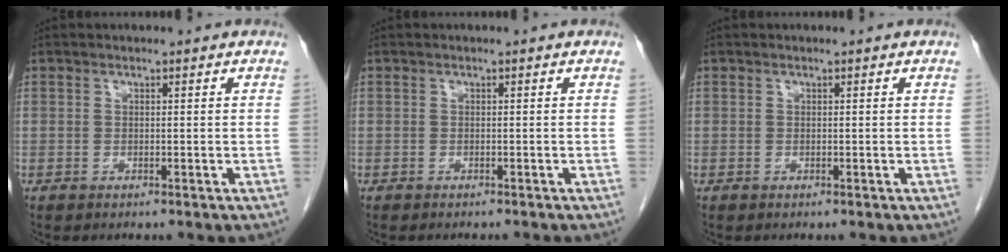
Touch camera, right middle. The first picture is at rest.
{"total": 2.4, "force": [-2.2, 0.4, 0.9], "torque": [-0.013, -0.003, -0.025]}
{"total": 0.0}